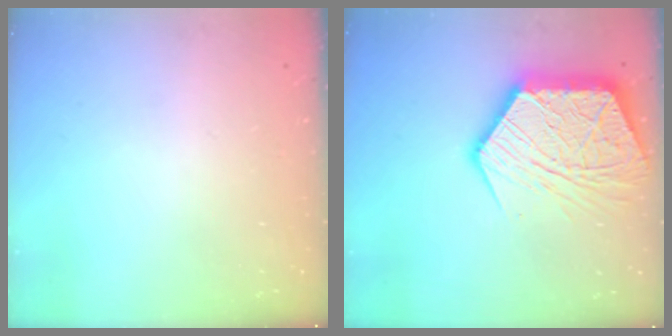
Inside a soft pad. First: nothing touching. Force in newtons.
{"total": 22.9, "press": 22.8, "slide": 2.3}